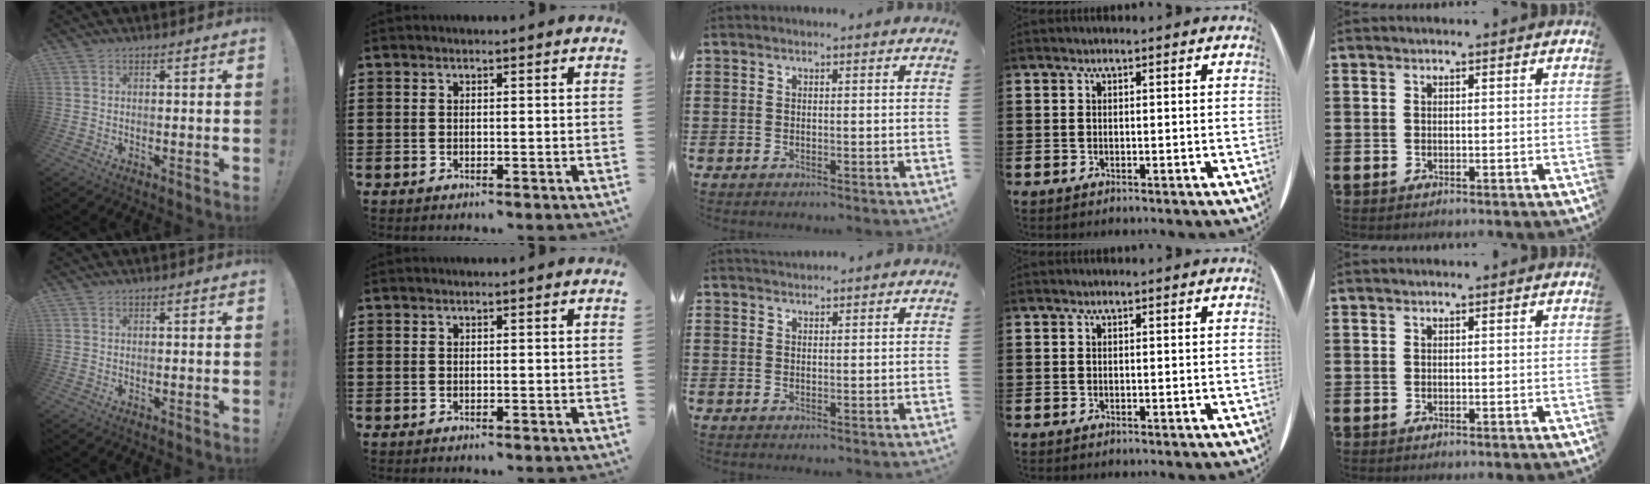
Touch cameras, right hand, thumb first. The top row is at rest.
{"middle": {"total": 1.3, "force": [1.2, 0.2, -0.1], "torque": [-0.001, 0.000, 0.024]}}